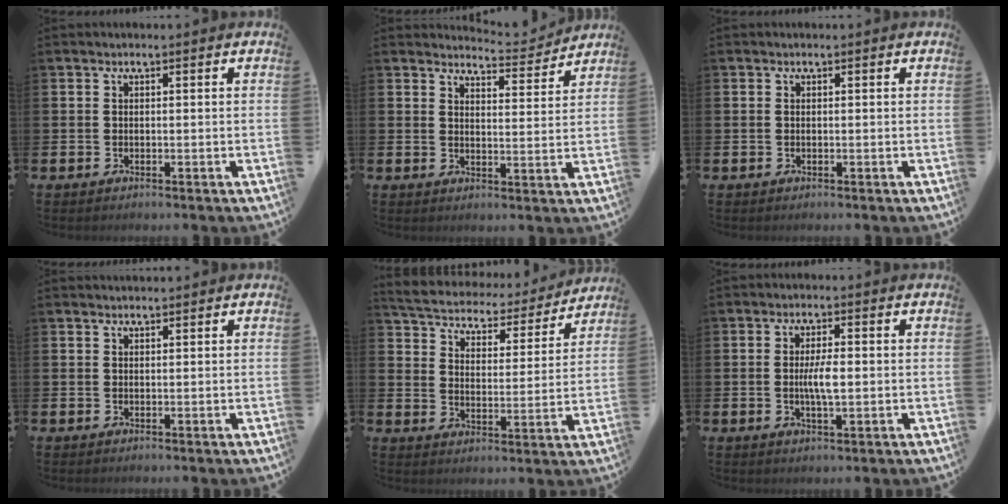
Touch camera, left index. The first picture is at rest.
{"total": 4.6, "force": [4.6, 0.5, 0.0], "torque": [0.004, -0.041, 0.077]}
{"total": 0.0}
{"total": 0.9, "force": [0.9, 0.1, -0.1], "torque": [0.012, -0.003, 0.015]}
{"total": 5.2, "force": [5.0, 1.3, 0.7], "torque": [-0.044, -0.041, 0.080]}
{"total": 3.7, "force": [0.0, 1.1, 3.6], "torque": [-0.060, -0.001, -0.004]}